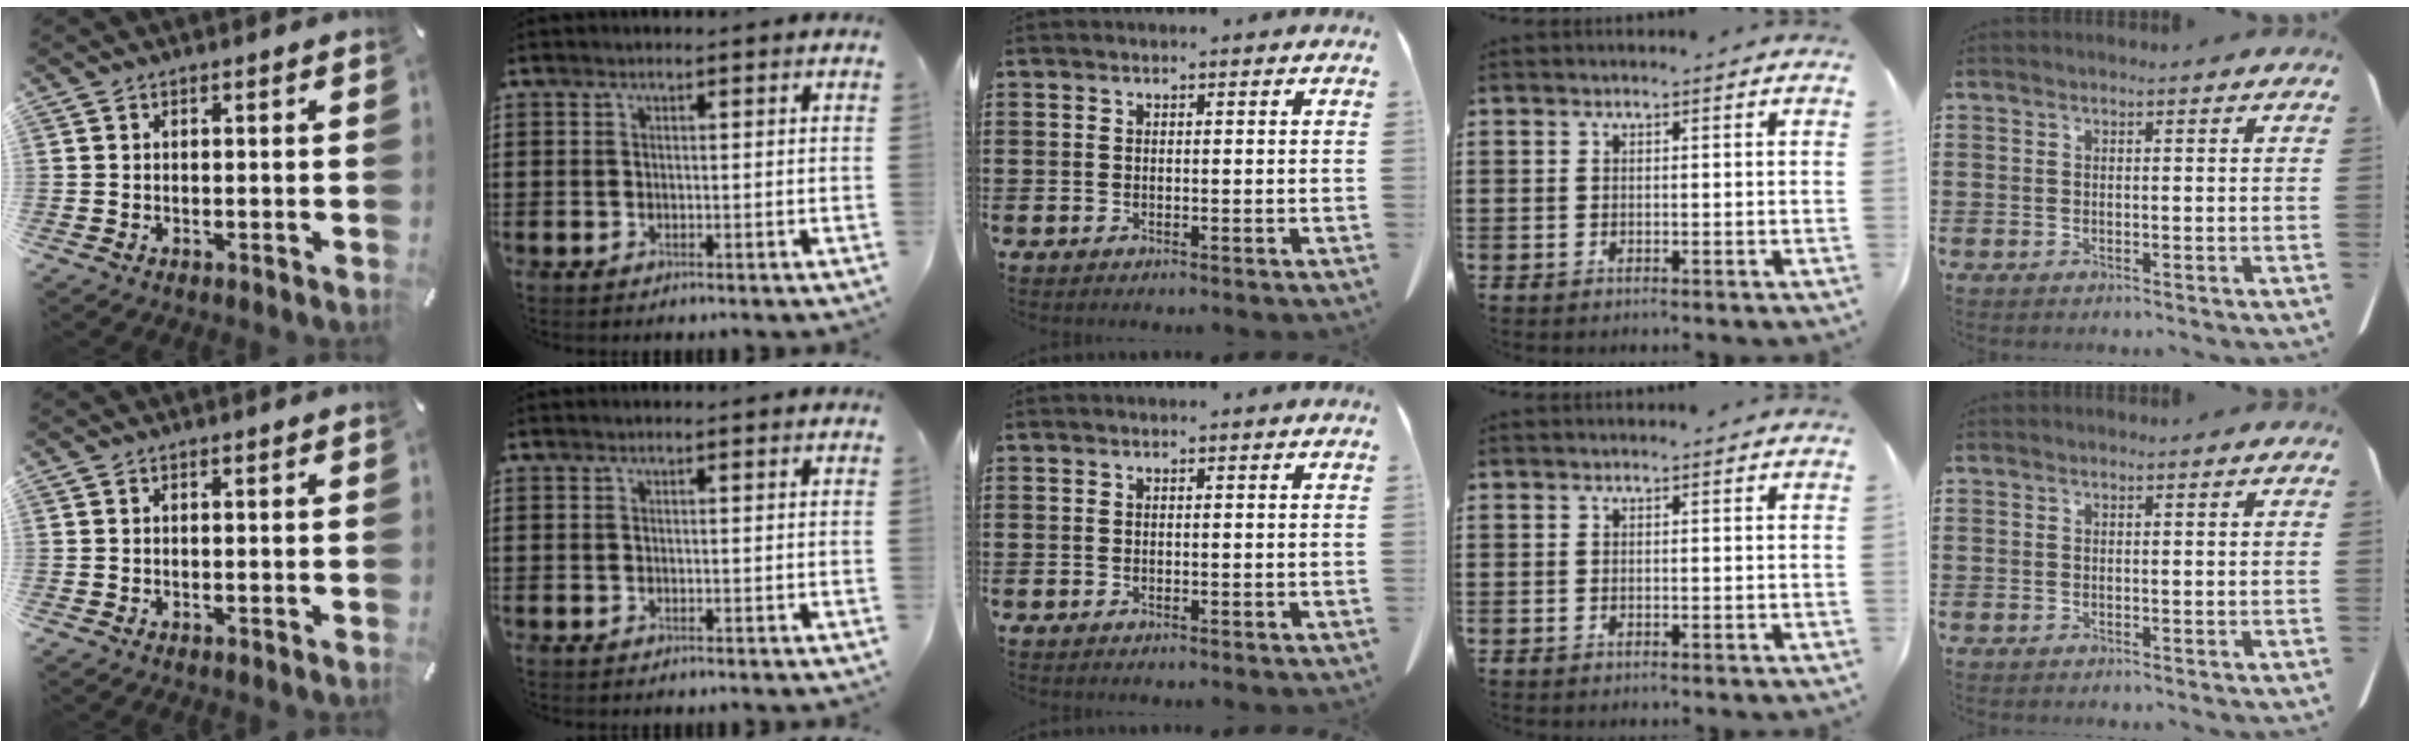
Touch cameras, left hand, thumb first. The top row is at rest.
{}